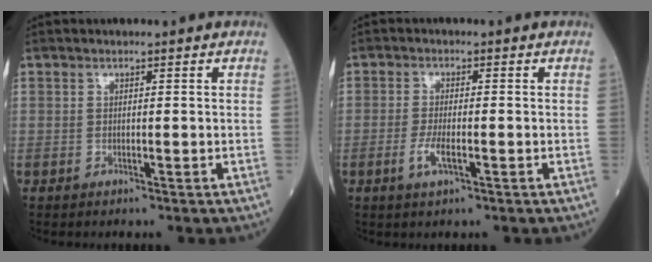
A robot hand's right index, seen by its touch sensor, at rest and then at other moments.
{"total": 3.2, "force": [-1.1, 0.8, 2.9], "torque": [-0.064, -0.002, -0.020]}